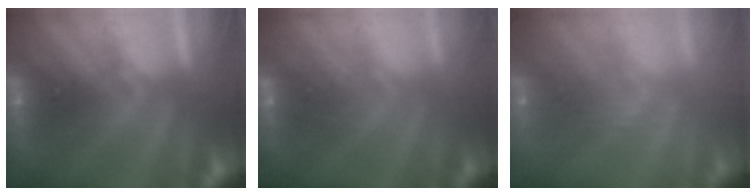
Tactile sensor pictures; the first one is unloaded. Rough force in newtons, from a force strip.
{"total": 2.6}
{"total": 2.4}